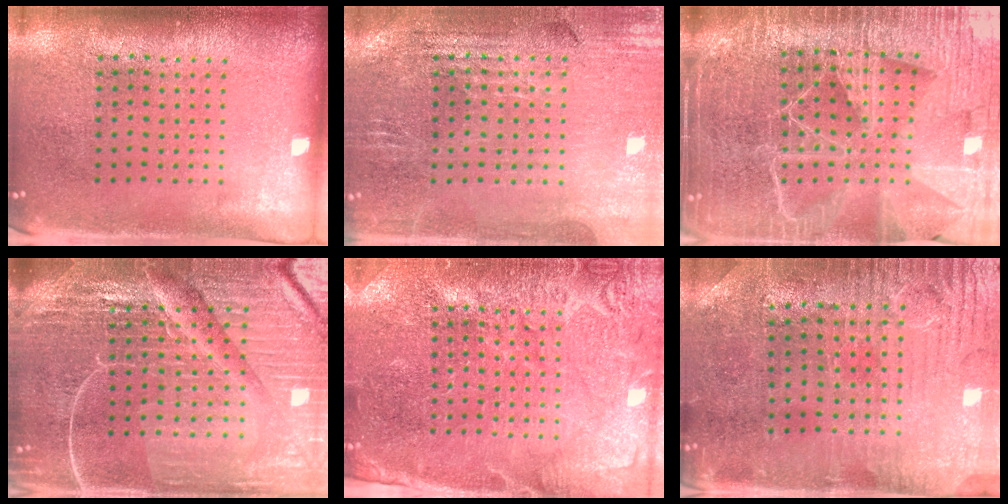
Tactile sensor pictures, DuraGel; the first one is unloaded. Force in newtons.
{"total": 1.8, "press": 1.7, "slide": 0.4}
{"total": 6.2, "press": 5.4, "slide": 3.1}
{"total": 6.8, "press": 6.0, "slide": 3.2}
{"total": 3.5, "press": 3.5, "slide": 0.7}
{"total": 1.5, "press": 1.3, "slide": 0.6}